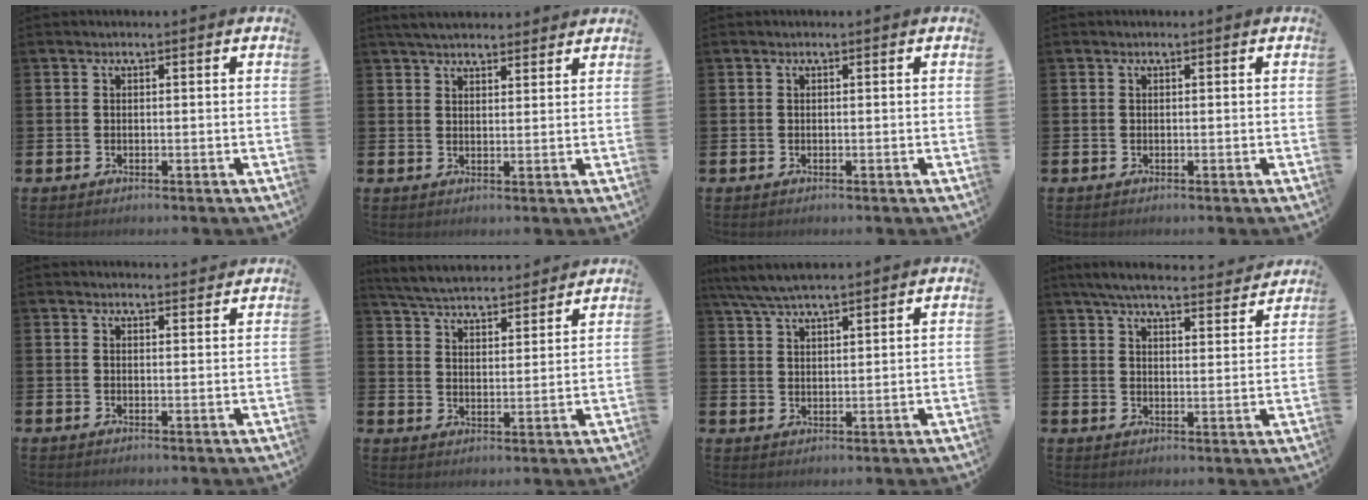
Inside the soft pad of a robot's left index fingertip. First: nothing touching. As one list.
[{"total": 4.2, "force": [4.0, 1.1, 1.1], "torque": [-0.029, -0.010, 0.074]}, {"total": 0.0}, {"total": 0.0}, {"total": 1.8, "force": [1.8, 0.2, -0.1], "torque": [0.007, -0.010, 0.031]}, {"total": 5.6, "force": [5.5, 0.7, 0.7], "torque": [-0.041, -0.037, 0.097]}, {"total": 5.7, "force": [5.3, 0.7, 2.0], "torque": [-0.060, -0.012, 0.099]}, {"total": 6.1, "force": [5.8, 0.6, 1.8], "torque": [-0.052, -0.035, 0.103]}]